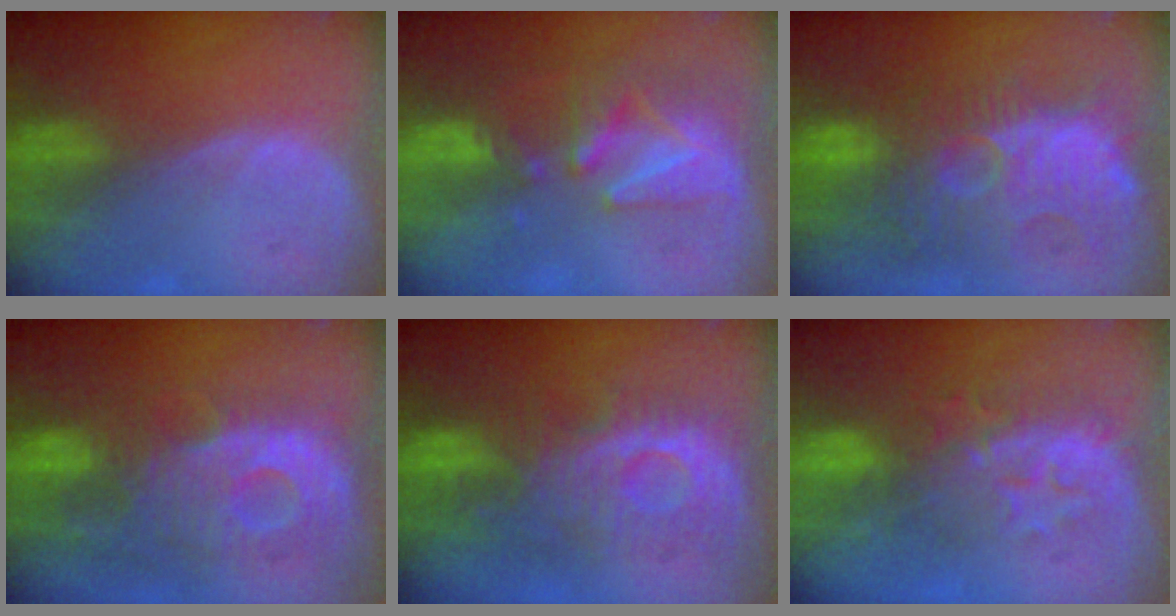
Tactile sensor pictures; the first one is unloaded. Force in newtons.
{"total": 8.4, "press": 7.8, "slide": 3.1}
{"total": 11.7, "press": 11.5, "slide": 2.4}
{"total": 11.8, "press": 10.7, "slide": 5.1}
{"total": 10.2, "press": 9.9, "slide": 2.6}
{"total": 8.3, "press": 8.2, "slide": 1.2}